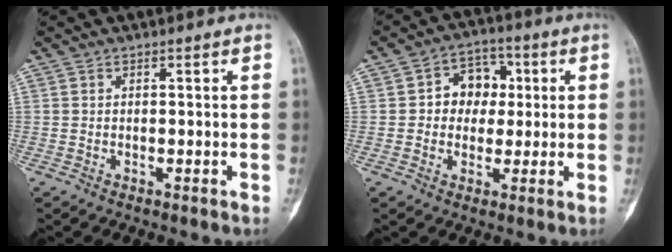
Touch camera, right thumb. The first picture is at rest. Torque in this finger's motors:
{"motor_torque": [0.79, 0.72, 0.49, -0.01, 0.00]}